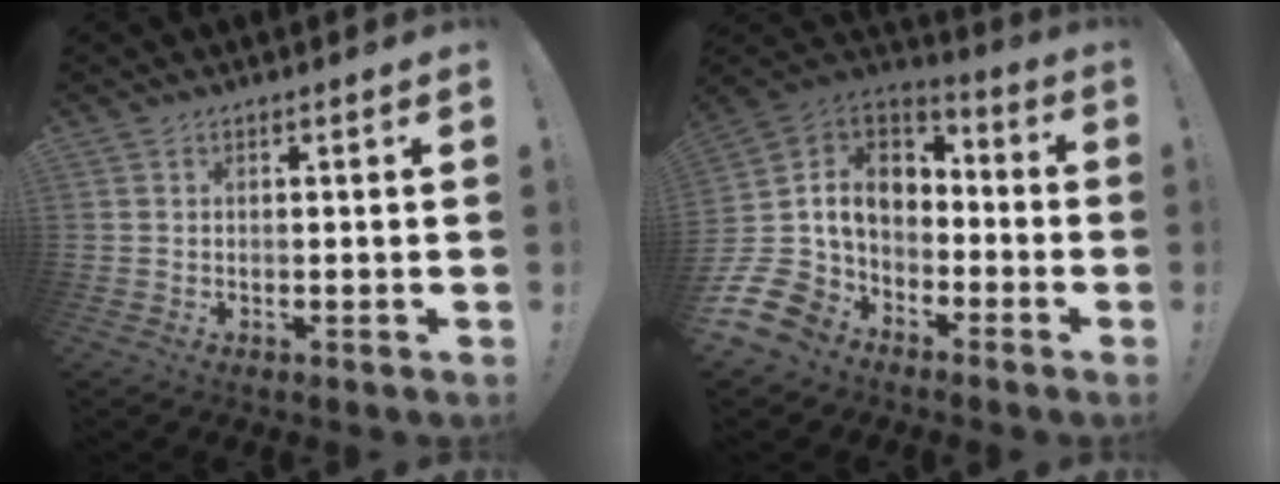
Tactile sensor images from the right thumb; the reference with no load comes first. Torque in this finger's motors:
{"motor_torque": [2.42, 2.51, 0.21, -0.07, 0.12]}